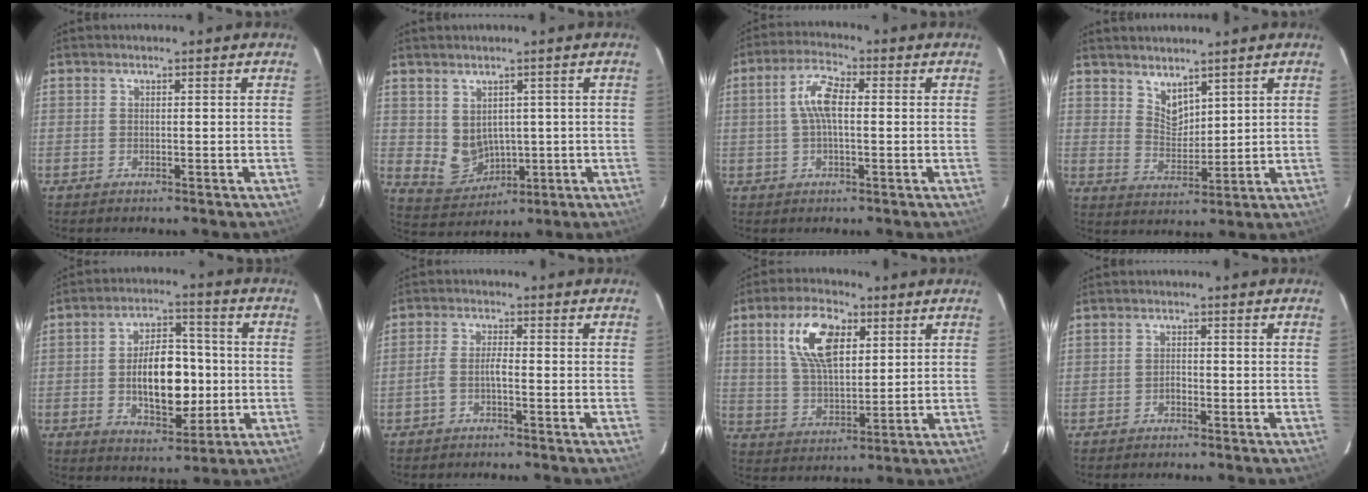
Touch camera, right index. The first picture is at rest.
{"total": 6.6, "force": [1.1, 5.6, 3.2], "torque": [-0.066, -0.003, 0.046]}
{"total": 6.7, "force": [0.4, 2.6, 6.1], "torque": [-0.124, 0.017, 0.007]}
{"total": 5.2, "force": [4.2, 2.5, 1.9], "torque": [-0.025, -0.003, 0.082]}
{"total": 13.1, "force": [-1.4, 7.0, 11.0], "torque": [-0.192, 0.013, -0.009]}
{"total": 2.6, "force": [-1.5, 0.5, 2.1], "torque": [-0.052, 0.008, -0.032]}
{"total": 12.3, "force": [4.8, 5.9, 9.6], "torque": [-0.182, 0.019, 0.094]}
{"total": 1.0, "force": [-0.7, 0.6, 0.4], "torque": [-0.007, 0.004, -0.014]}